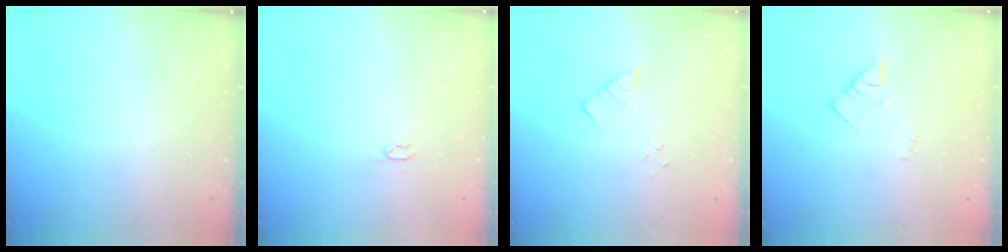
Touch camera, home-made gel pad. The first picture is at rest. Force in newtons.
{"total": 2.0, "press": 2.0, "slide": 0.3}
{"total": 2.2, "press": 2.2, "slide": 0.2}
{"total": 2.7, "press": 2.7, "slide": 0.4}